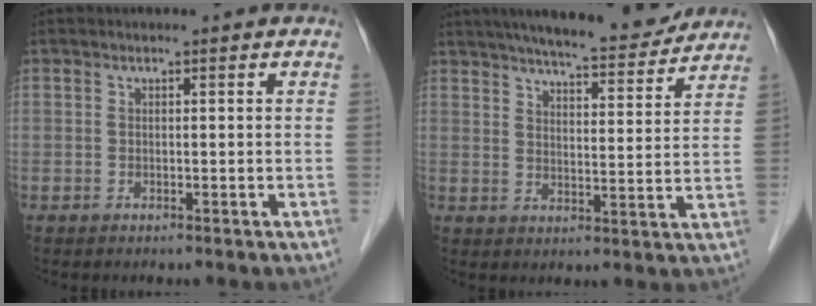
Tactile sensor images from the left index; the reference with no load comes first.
{"total": 15.1, "force": [13.5, 2.1, 6.5], "torque": [-0.097, 0.005, 0.188]}